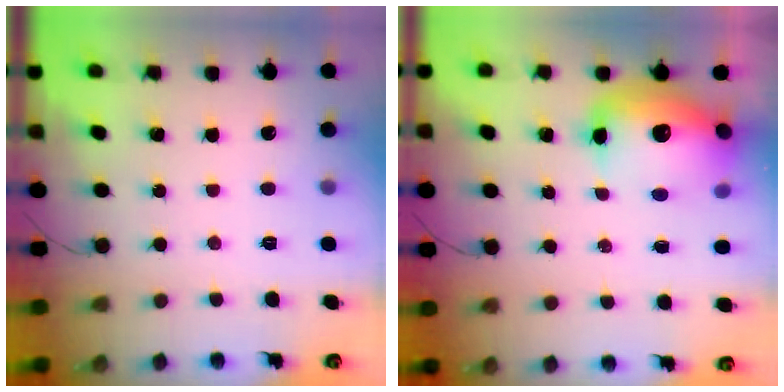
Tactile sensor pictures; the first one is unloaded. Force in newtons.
{"total": 16.2, "press": 15.8, "slide": 3.7}